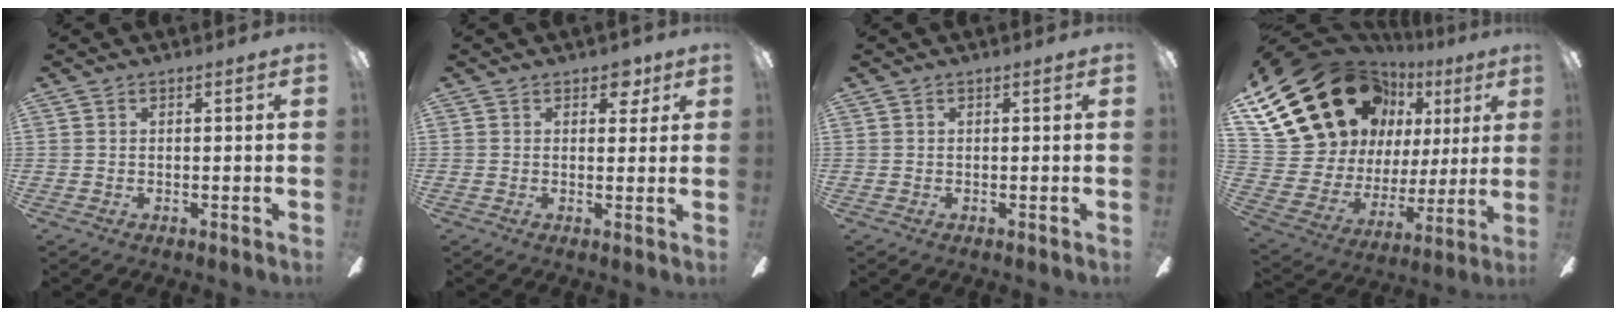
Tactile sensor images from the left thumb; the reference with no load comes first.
{"total": 4.4, "force": [2.7, 2.7, 2.2], "torque": [-0.016, -0.006, 0.043]}
{"total": 0.0}
{"total": 26.4, "force": [14.7, 17.8, 13.0], "torque": [-0.253, -0.091, 0.296]}